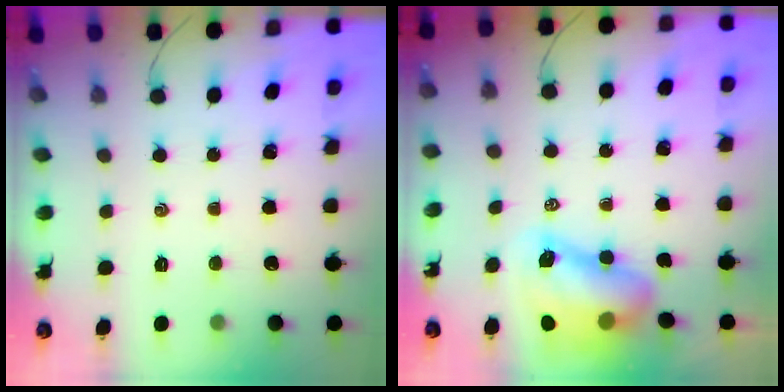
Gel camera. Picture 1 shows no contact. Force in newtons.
{"total": 10.8, "press": 10.3, "slide": 3.0}